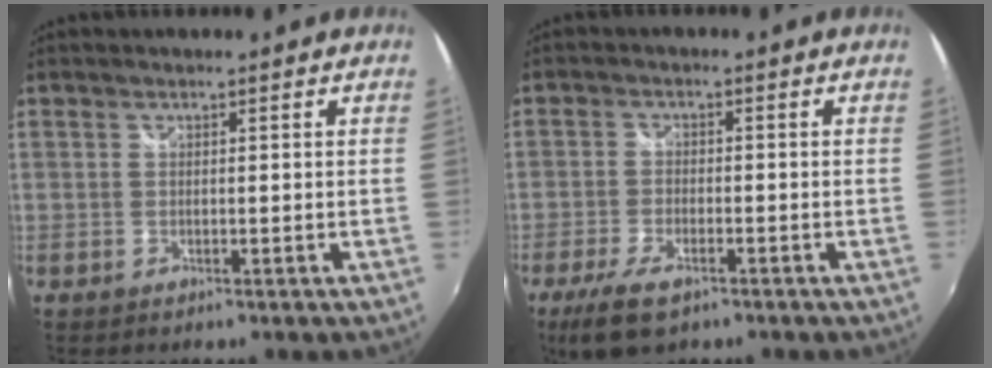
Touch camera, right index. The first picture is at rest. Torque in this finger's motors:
{"motor_torque": [0.50, -0.41, 0.09, 0.02]}